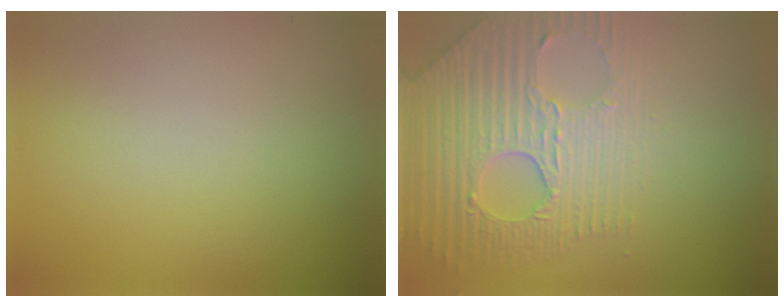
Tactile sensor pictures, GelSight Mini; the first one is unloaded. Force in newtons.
{"total": 8.0, "press": 5.7, "slide": 5.6}